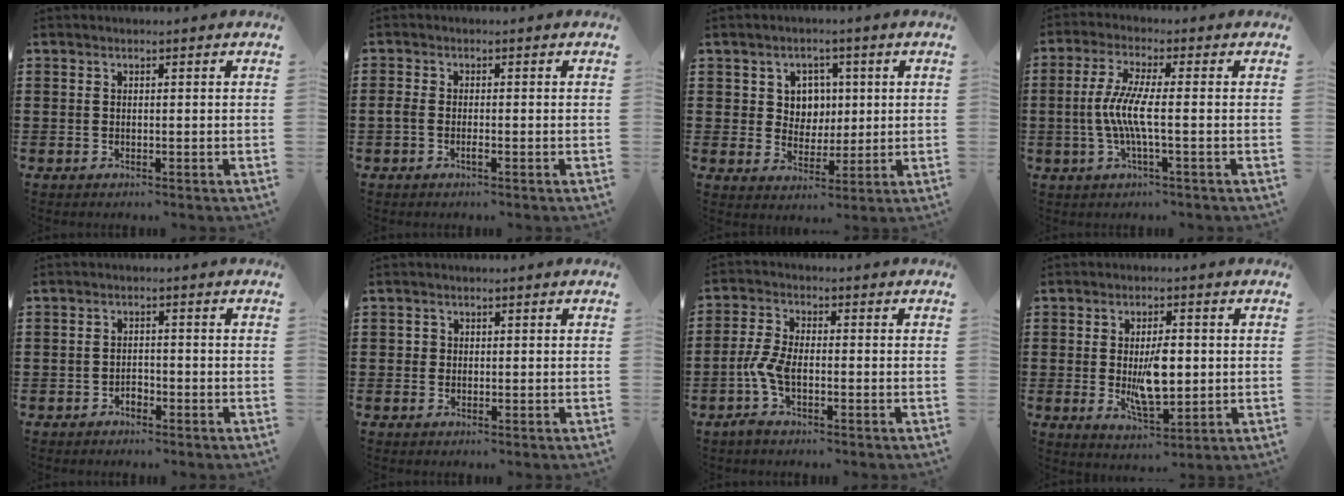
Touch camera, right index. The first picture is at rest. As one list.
[{"total": 1.3, "force": [-0.8, 0.4, 1.0], "torque": [-0.028, -0.002, -0.017]}, {"total": 4.8, "force": [1.5, 4.4, 1.3], "torque": [-0.039, 0.014, 0.024]}, {"total": 6.2, "force": [-1.0, 0.6, 6.1], "torque": [-0.137, -0.011, -0.029]}, {"total": 1.5, "force": [-1.2, 0.7, 0.6], "torque": [-0.016, -0.001, -0.024]}, {"total": 0.8, "force": [0.1, 0.8, 0.1], "torque": [-0.004, 0.006, 0.000]}, {"total": 5.2, "force": [-1.9, 2.3, 4.3], "torque": [-0.108, -0.003, -0.043]}, {"total": 7.2, "force": [-0.2, 3.1, 6.6], "torque": [-0.115, -0.006, -0.009]}]